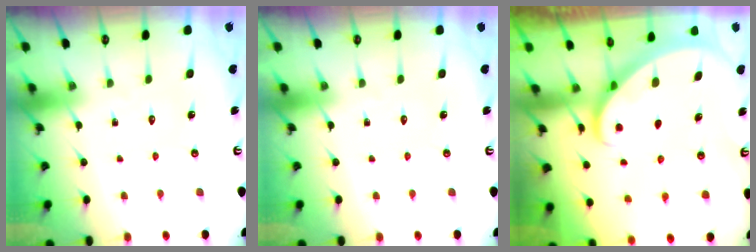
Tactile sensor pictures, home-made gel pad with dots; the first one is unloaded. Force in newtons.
{"total": 0.0}
{"total": 2.9, "press": 2.9, "slide": 0.2}